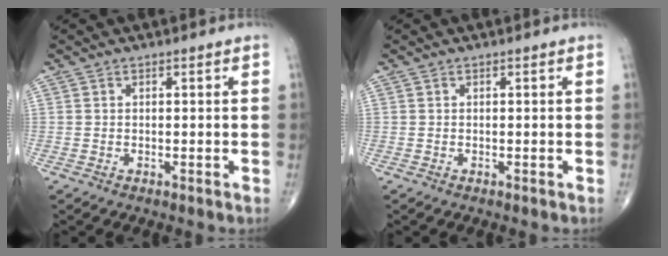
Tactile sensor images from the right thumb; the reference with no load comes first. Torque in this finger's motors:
{"motor_torque": [-0.22, -0.05, 0.06, 0.08, -0.06]}